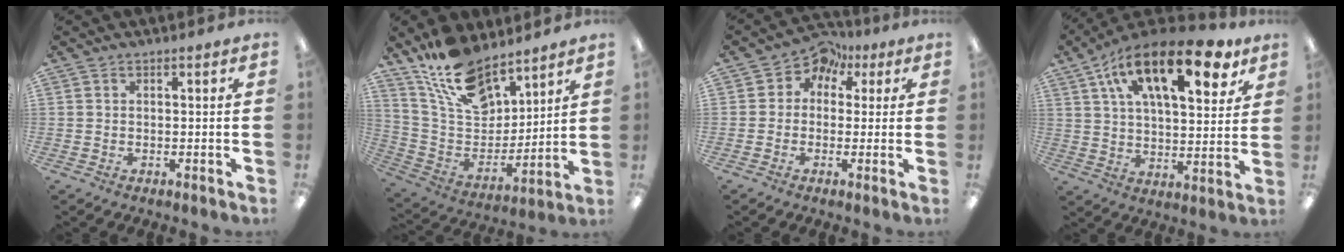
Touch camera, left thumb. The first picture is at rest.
{"total": 16.0, "force": [12.4, 7.1, 7.1], "torque": [-0.144, -0.073, 0.231]}
{"total": 5.6, "force": [2.9, 4.6, 1.5], "torque": [-0.028, -0.019, 0.050]}
{"total": 21.2, "force": [11.4, 9.2, 15.3], "torque": [-0.244, -0.040, 0.186]}